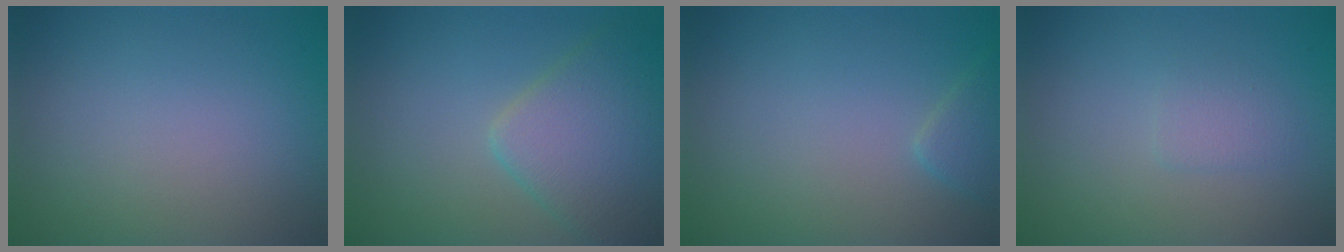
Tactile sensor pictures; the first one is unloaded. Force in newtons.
{"total": 5.7, "press": 5.7, "slide": 0.3}
{"total": 1.6, "press": 1.6, "slide": 0.1}
{"total": 1.3, "press": 1.3, "slide": 0.1}